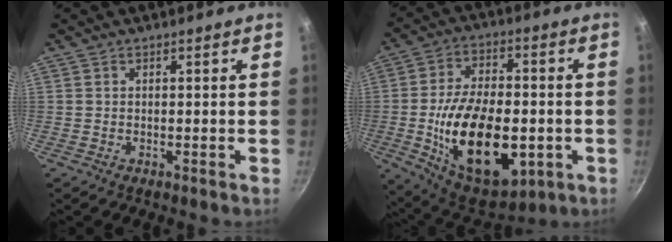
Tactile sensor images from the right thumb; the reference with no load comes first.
{"total": 23.2, "force": [-4.3, 12.9, 18.8], "torque": [-0.304, 0.009, -0.055]}